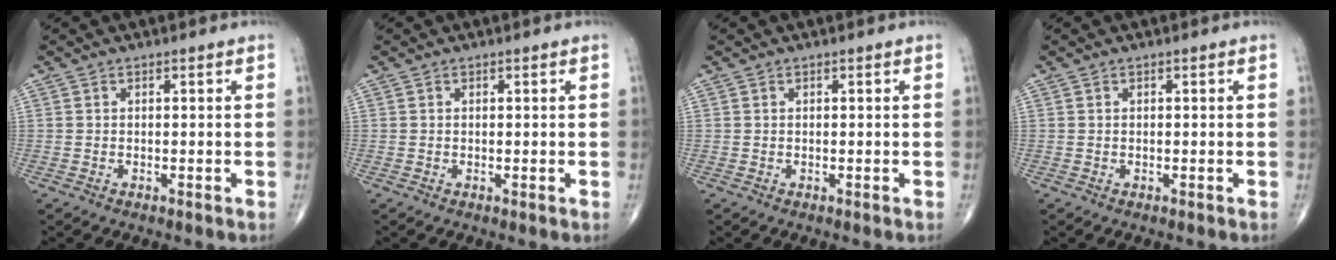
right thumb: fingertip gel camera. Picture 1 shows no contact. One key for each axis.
{"total": 0.0}
{"total": 0.0}
{"total": 0.0}